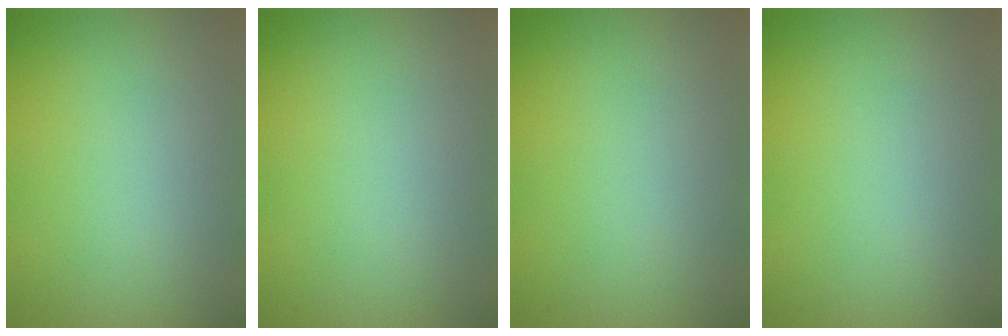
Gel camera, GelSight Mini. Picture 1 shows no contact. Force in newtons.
{"total": 0.0}
{"total": 0.0}
{"total": 0.0}